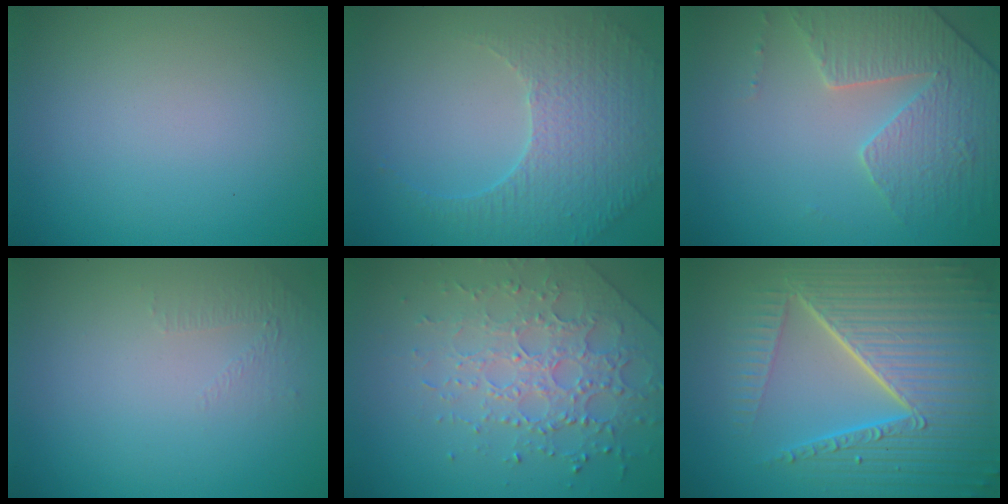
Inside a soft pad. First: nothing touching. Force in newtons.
{"total": 4.6, "press": 3.5, "slide": 2.9}
{"total": 4.0, "press": 3.9, "slide": 1.1}
{"total": 0.9, "press": 0.4, "slide": 0.8}
{"total": 3.9, "press": 3.8, "slide": 0.7}
{"total": 10.8, "press": 6.7, "slide": 8.4}